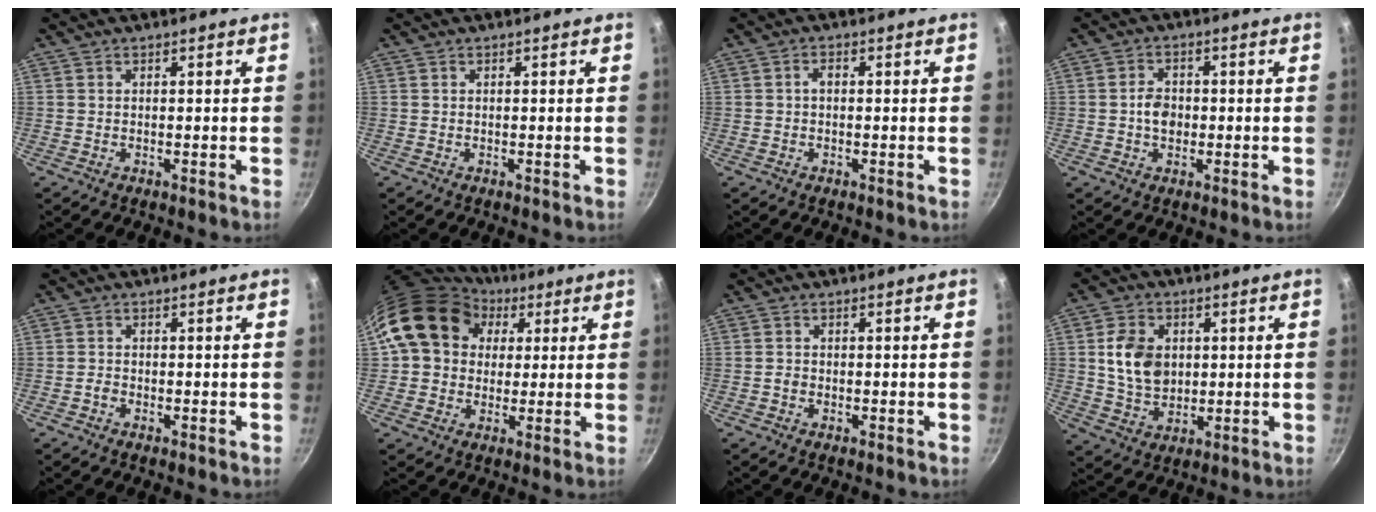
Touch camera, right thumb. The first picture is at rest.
{"total": 0.0}
{"total": 1.5, "force": [-0.1, 1.0, 1.1], "torque": [-0.017, 0.010, -0.003]}
{"total": 4.3, "force": [-0.5, 3.3, 2.7], "torque": [-0.029, 0.011, -0.011]}
{"total": 1.1, "force": [-0.7, 0.6, 0.7], "torque": [-0.019, 0.003, -0.017]}
{"total": 15.7, "force": [5.4, 12.6, 7.6], "torque": [-0.104, 0.012, 0.085]}
{"total": 1.1, "force": [-0.4, 0.9, 0.5], "torque": [-0.010, 0.003, -0.006]}
{"total": 10.2, "force": [1.4, 7.8, 6.5], "torque": [-0.097, -0.003, 0.029]}